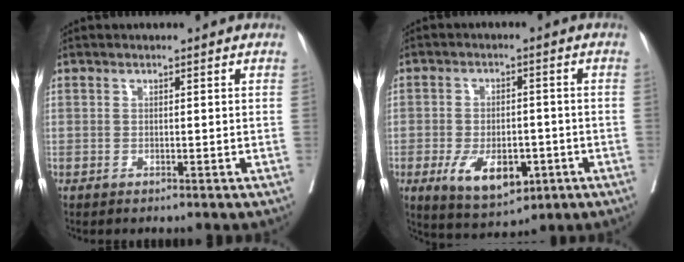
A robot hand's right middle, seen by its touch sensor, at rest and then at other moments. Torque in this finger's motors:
{"motor_torque": [1.23, -0.46, 0.60, 0.06]}